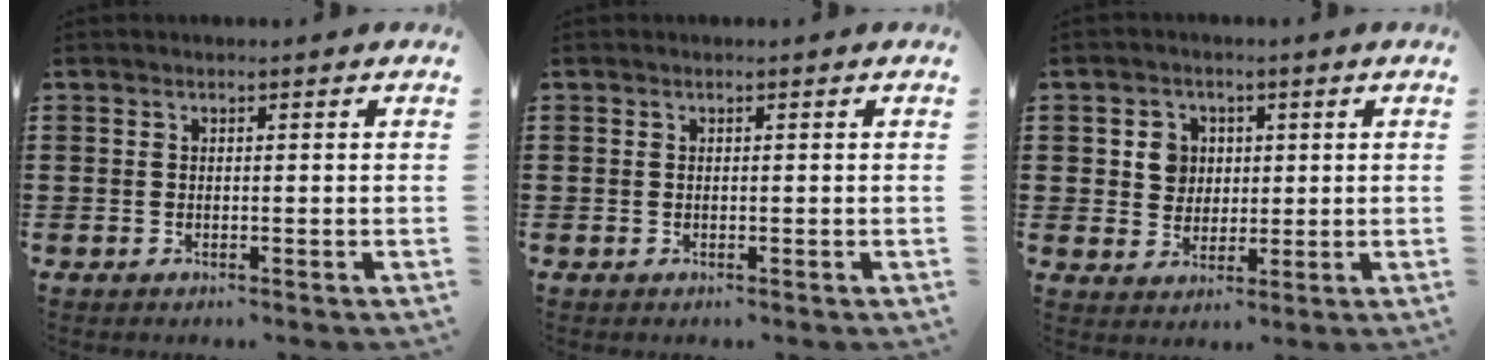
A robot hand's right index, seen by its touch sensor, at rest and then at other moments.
{"total": 0.0}
{"total": 4.3, "force": [0.8, 4.0, 1.4], "torque": [-0.045, 0.015, 0.013]}